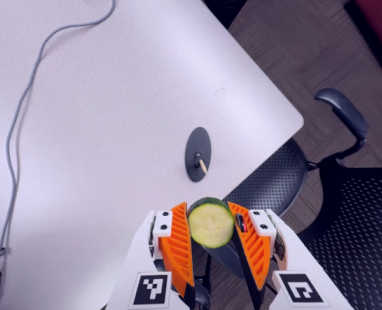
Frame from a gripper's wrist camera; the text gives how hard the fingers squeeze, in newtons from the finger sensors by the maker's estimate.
{"total": 10.9, "left": 10.8, "right": 11.0}